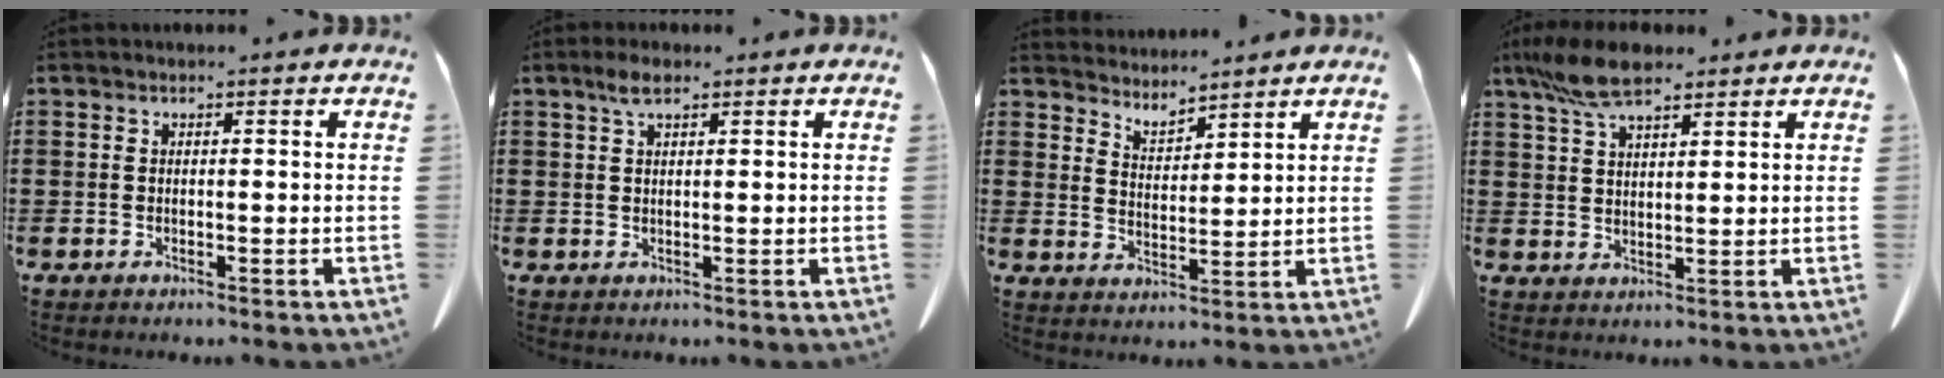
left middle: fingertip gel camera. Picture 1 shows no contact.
{"total": 2.5, "force": [1.4, 0.7, 1.9], "torque": [-0.042, 0.004, 0.025]}
{"total": 3.8, "force": [3.7, 0.3, -0.7], "torque": [-0.001, -0.021, 0.068]}
{"total": 8.0, "force": [5.8, 2.4, 4.9], "torque": [-0.111, -0.003, 0.108]}